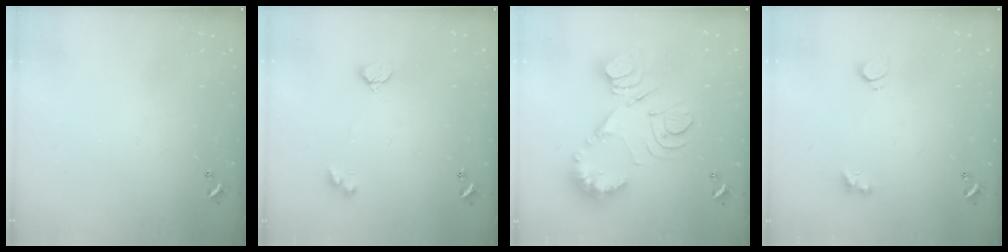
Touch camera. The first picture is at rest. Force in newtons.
{"total": 4.1, "press": 4.0, "slide": 0.8}
{"total": 16.2, "press": 16.1, "slide": 1.2}
{"total": 3.0, "press": 2.7, "slide": 1.1}